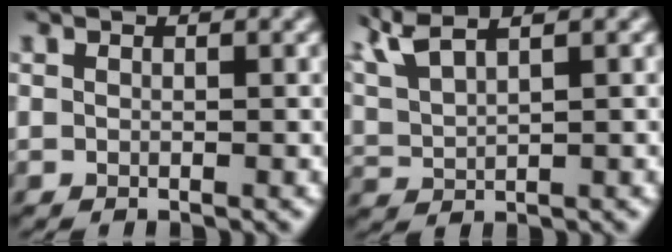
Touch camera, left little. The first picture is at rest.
{"total": 4.1, "force": [2.5, 0.9, 3.2], "torque": [-0.069, 0.027, 0.043]}